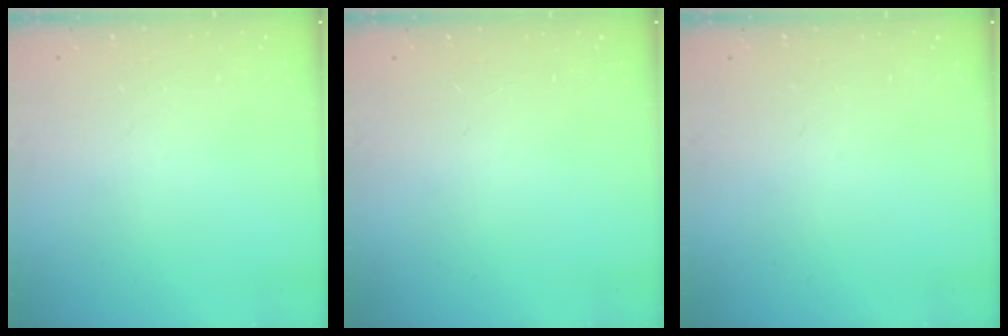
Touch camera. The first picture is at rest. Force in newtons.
{"total": 0.0}
{"total": 0.0}